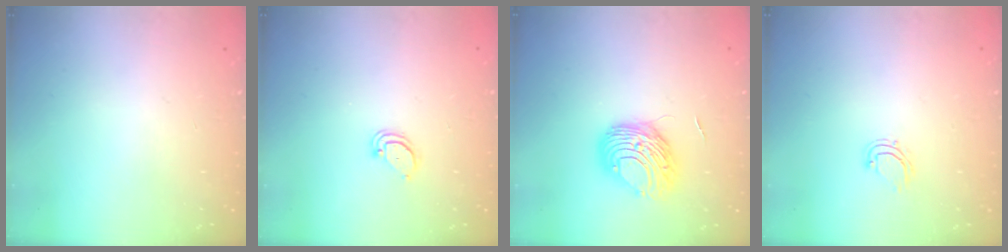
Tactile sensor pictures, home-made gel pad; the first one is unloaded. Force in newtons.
{"total": 2.6, "press": 2.6, "slide": 0.2}
{"total": 8.8, "press": 8.8, "slide": 0.8}
{"total": 4.8, "press": 4.7, "slide": 0.7}